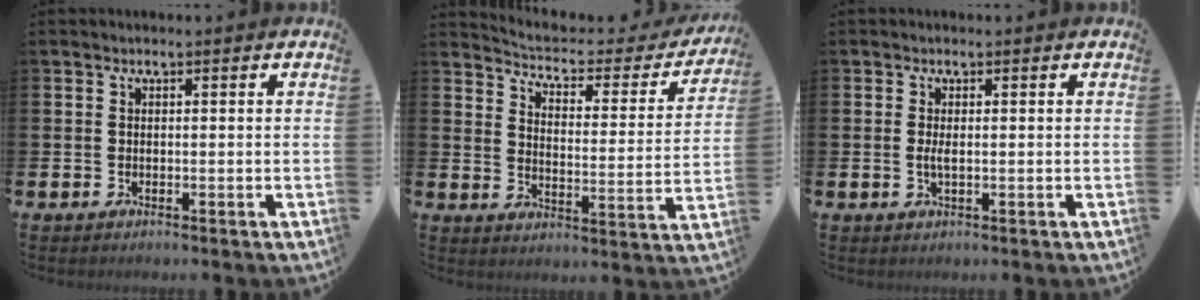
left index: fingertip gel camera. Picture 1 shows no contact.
{"total": 4.8, "force": [4.4, 1.6, 1.2], "torque": [-0.046, -0.036, 0.065]}
{"total": 1.3, "force": [0.0, 0.3, 1.2], "torque": [-0.020, 0.000, -0.001]}